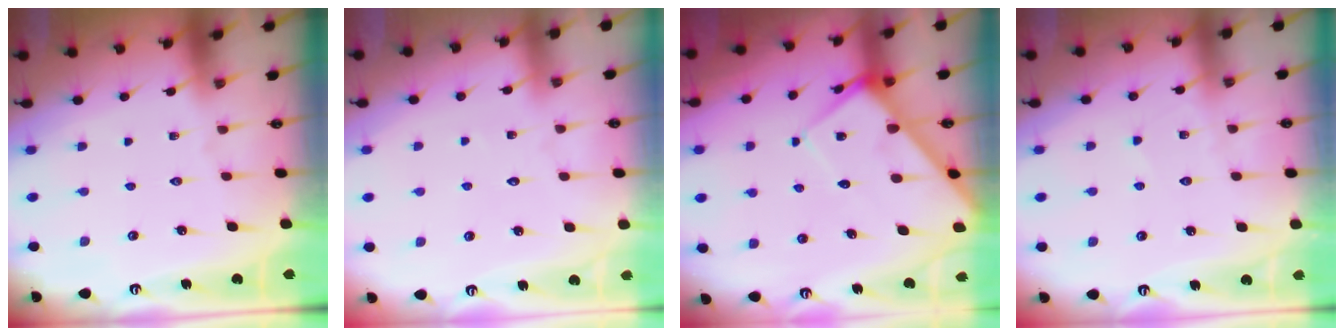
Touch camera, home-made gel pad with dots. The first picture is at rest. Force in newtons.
{"total": 2.2, "press": 2.2, "slide": 0.2}
{"total": 7.7, "press": 7.7, "slide": 0.7}
{"total": 4.8, "press": 4.8, "slide": 0.4}